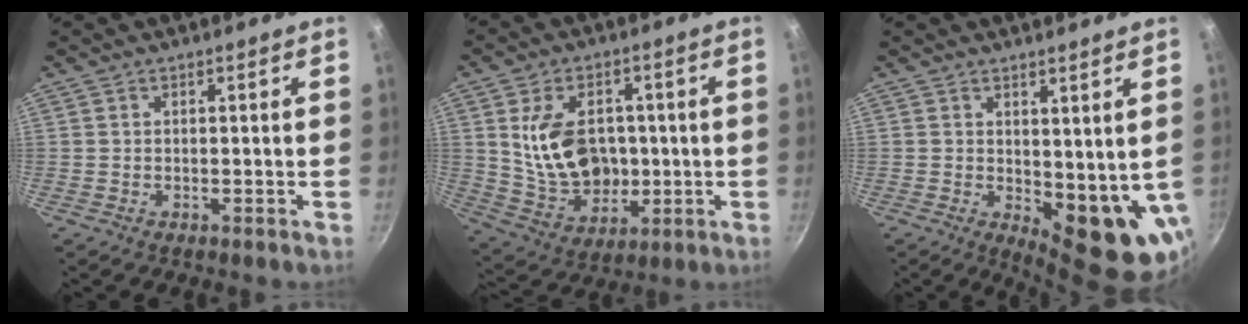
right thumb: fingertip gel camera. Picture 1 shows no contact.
{"total": 15.5, "force": [1.3, 11.2, 10.7], "torque": [-0.154, -0.005, 0.039]}
{"total": 10.9, "force": [1.1, 5.4, 9.4], "torque": [-0.096, -0.017, 0.033]}